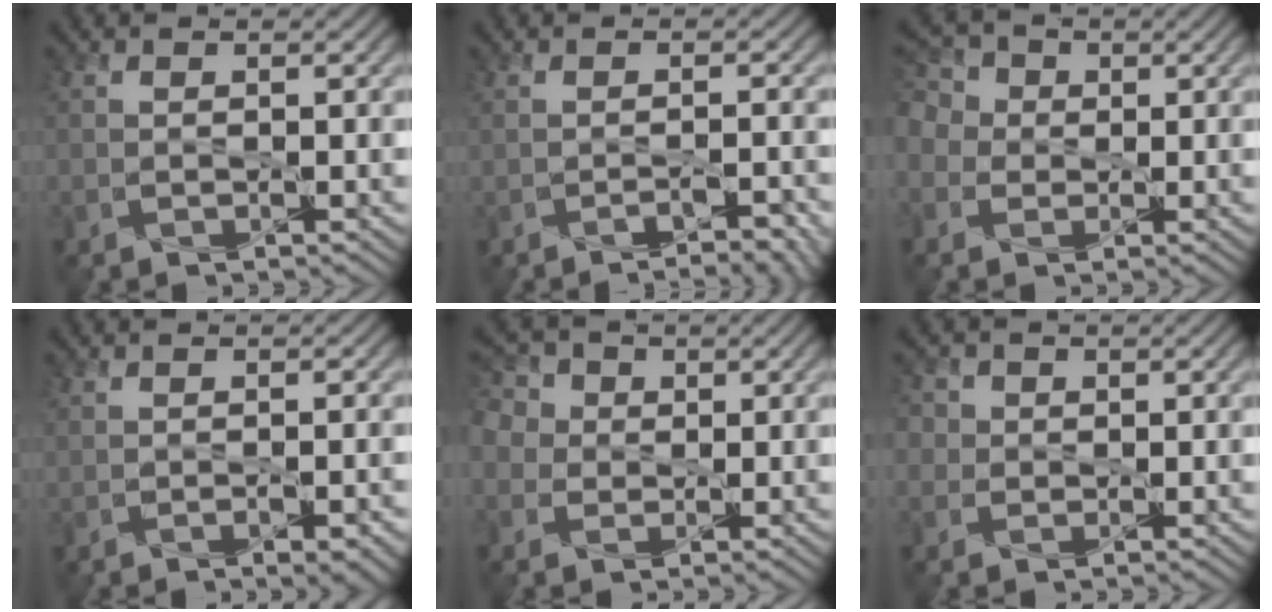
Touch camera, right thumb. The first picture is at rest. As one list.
[{"total": 3.0, "force": [-2.1, 0.5, 2.1], "torque": [-0.029, 0.003, -0.027]}, {"total": 5.9, "force": [0.7, 5.1, 2.9], "torque": [-0.100, 0.018, -0.004]}, {"total": 2.8, "force": [-1.2, 1.0, 2.3], "torque": [-0.035, -0.006, -0.008]}, {"total": 5.9, "force": [1.4, 5.0, 2.8], "torque": [-0.097, 0.022, 0.007]}, {"total": 3.3, "force": [1.0, 2.9, 1.0], "torque": [-0.031, 0.003, 0.008]}]